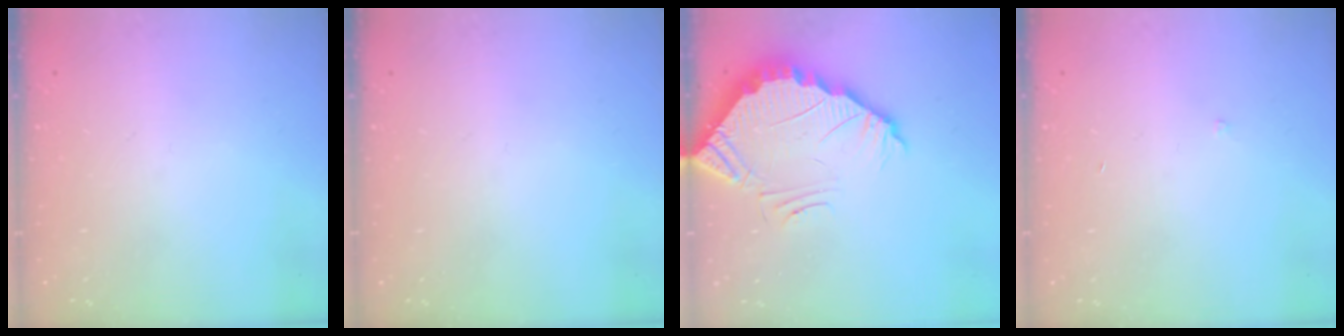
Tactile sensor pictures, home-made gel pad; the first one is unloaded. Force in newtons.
{"total": 0.0}
{"total": 4.6, "press": 4.6, "slide": 0.3}
{"total": 3.1, "press": 3.1, "slide": 0.2}